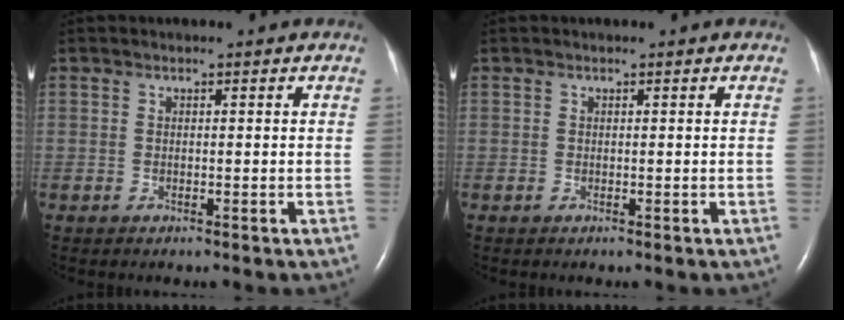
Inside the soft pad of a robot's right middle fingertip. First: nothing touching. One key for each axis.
{"total": 0.0}